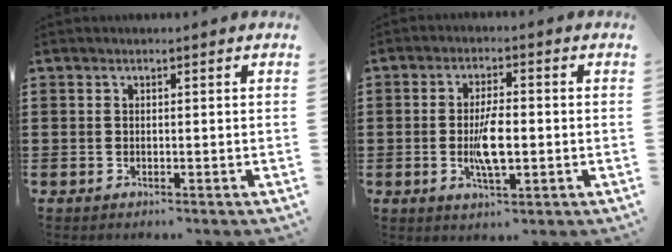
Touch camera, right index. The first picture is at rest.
{"total": 6.2, "force": [-0.8, 2.1, 5.8], "torque": [-0.122, -0.003, -0.020]}